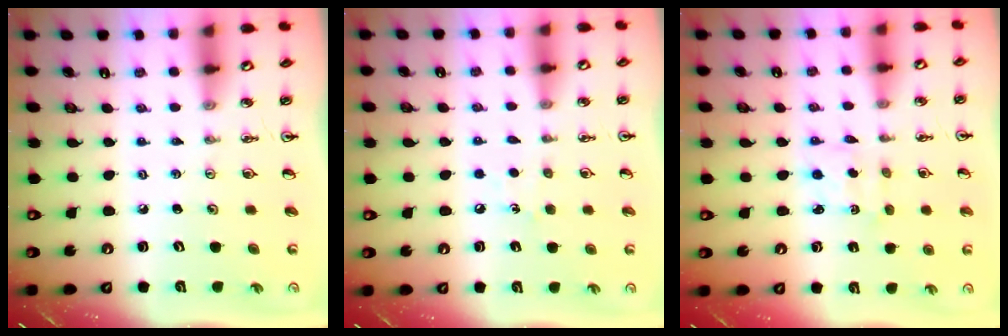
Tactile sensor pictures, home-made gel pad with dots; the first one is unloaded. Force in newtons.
{"total": 5.4, "press": 5.4, "slide": 0.7}
{"total": 2.3, "press": 2.1, "slide": 0.8}